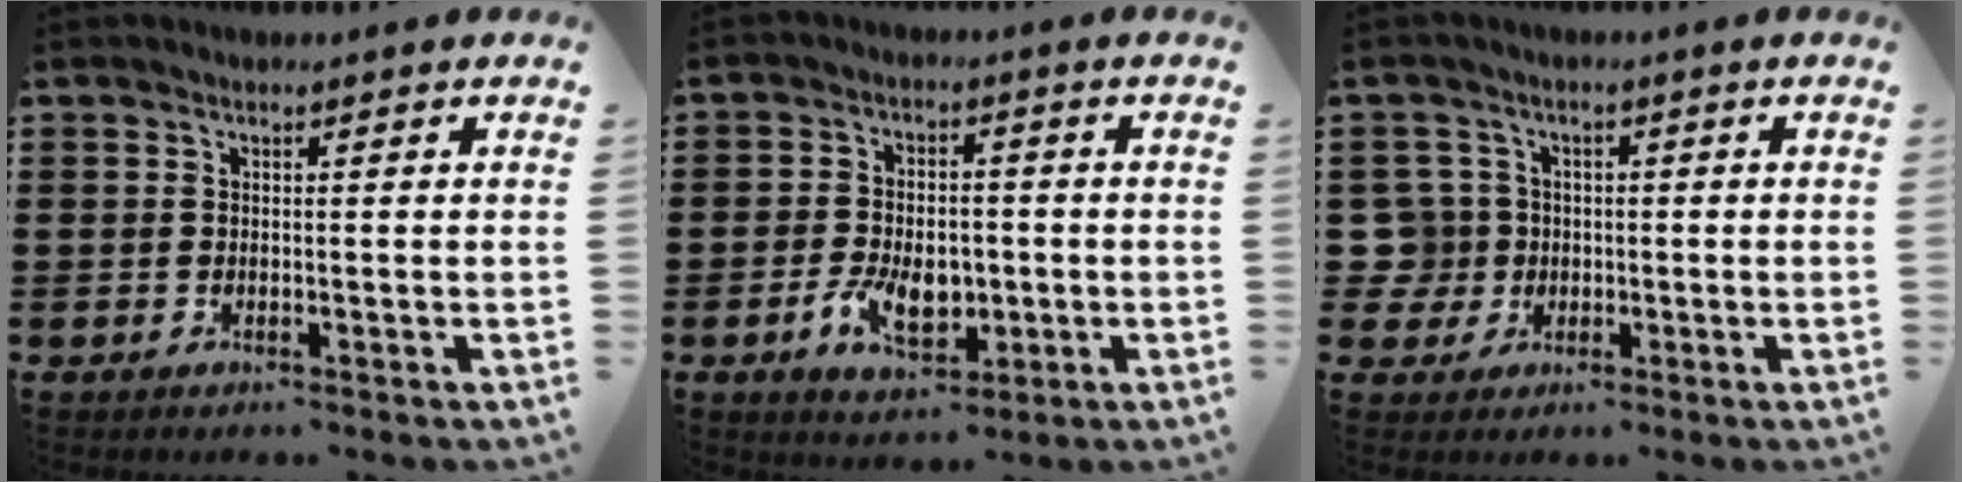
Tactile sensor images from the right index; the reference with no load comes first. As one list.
[{"total": 6.8, "force": [-1.8, 4.3, 5.0], "torque": [-0.089, 0.004, -0.033]}, {"total": 5.1, "force": [-0.3, 5.0, 1.1], "torque": [-0.057, 0.010, -0.009]}]